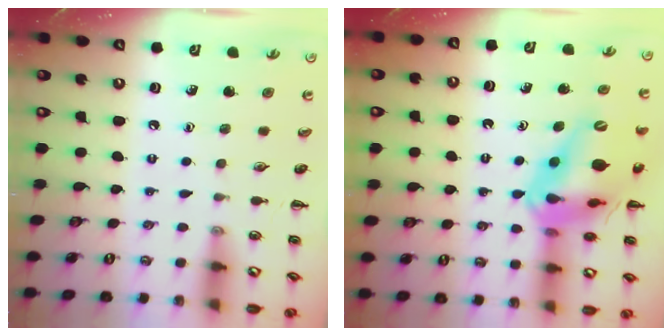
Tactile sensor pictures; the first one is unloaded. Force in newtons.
{"total": 19.2, "press": 18.8, "slide": 3.9}